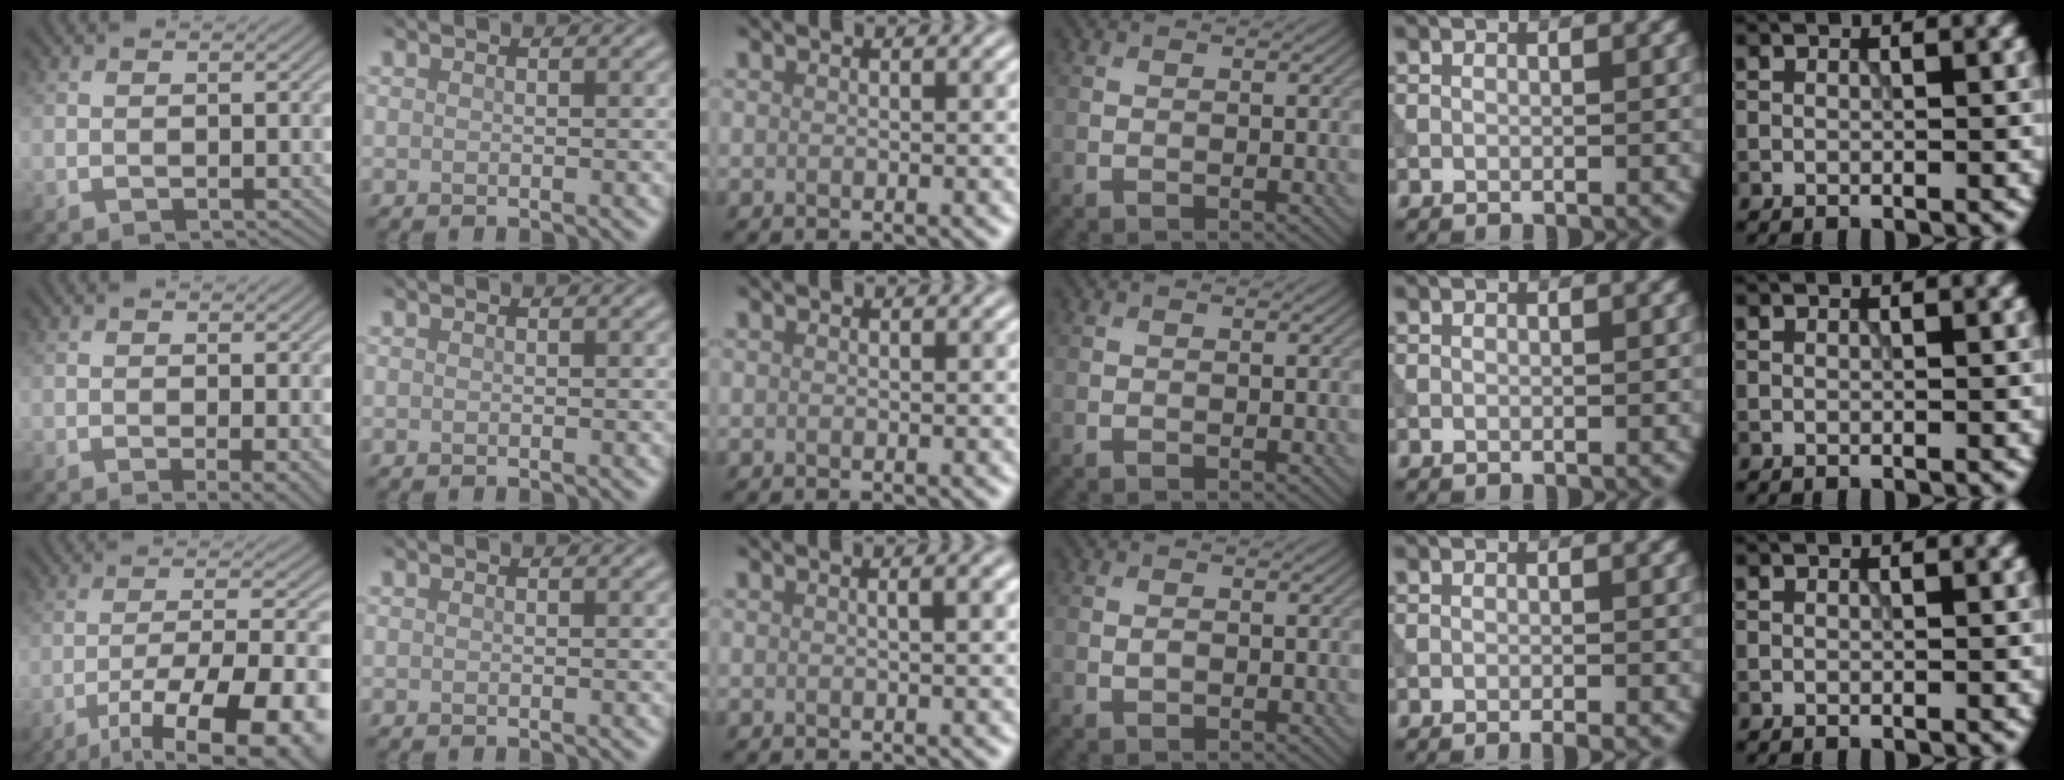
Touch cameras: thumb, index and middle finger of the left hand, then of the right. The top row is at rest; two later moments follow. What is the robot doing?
{"motion": "extract", "object": "tissue"}